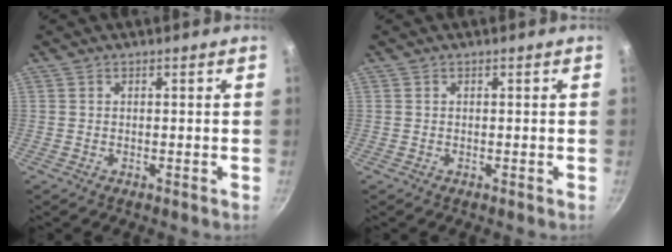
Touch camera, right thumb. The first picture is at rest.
{"total": 0.0}